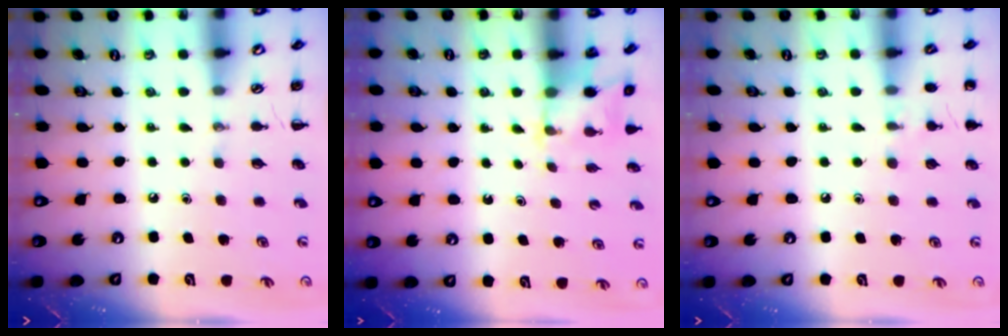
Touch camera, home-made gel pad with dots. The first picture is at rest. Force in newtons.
{"total": 2.3, "press": 2.2, "slide": 0.7}
{"total": 6.6, "press": 6.4, "slide": 1.9}